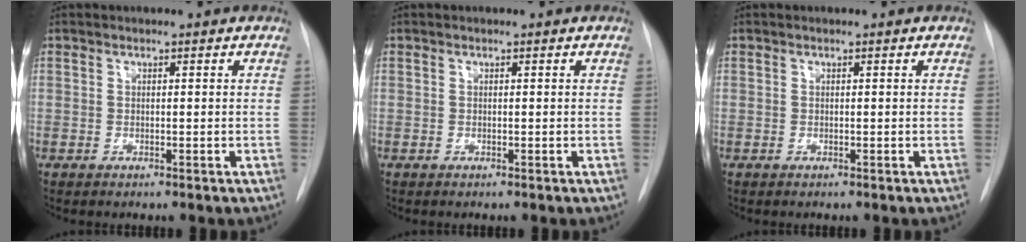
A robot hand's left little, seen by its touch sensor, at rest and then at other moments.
{"total": 0.0}
{"total": 0.0}